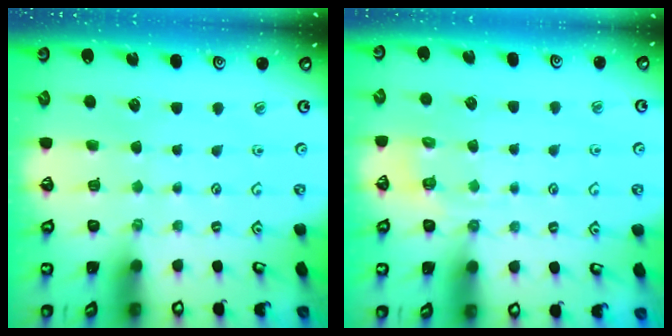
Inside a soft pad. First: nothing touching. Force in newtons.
{"total": 4.9, "press": 4.8, "slide": 1.2}